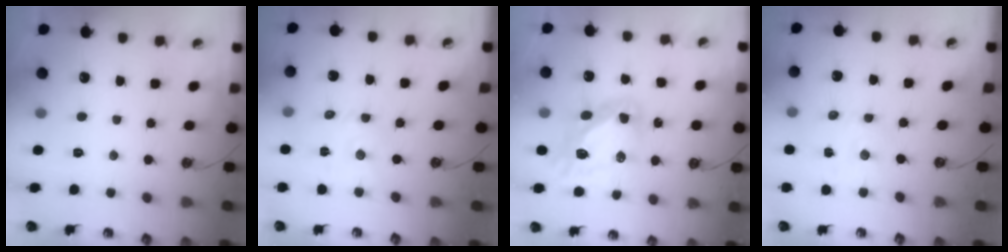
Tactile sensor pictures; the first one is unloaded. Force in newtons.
{"total": 2.7, "press": 2.7, "slide": 0.1}
{"total": 14.0, "press": 13.9, "slide": 1.2}
{"total": 2.3, "press": 2.3, "slide": 0.5}